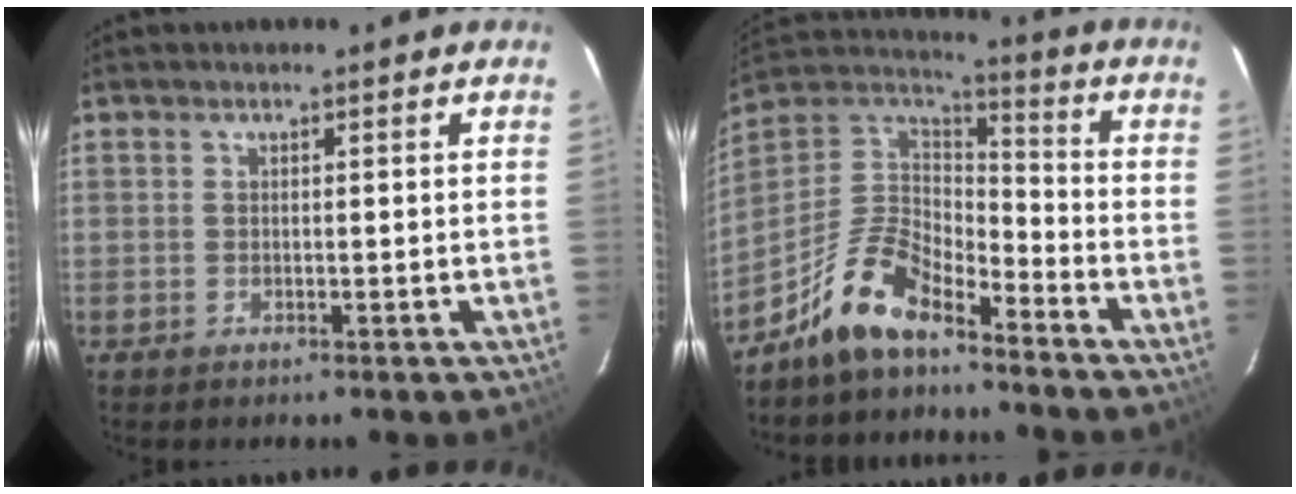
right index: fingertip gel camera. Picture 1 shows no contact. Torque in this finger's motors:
{"motor_torque": [1.06, -1.07, 0.56, 0.12]}